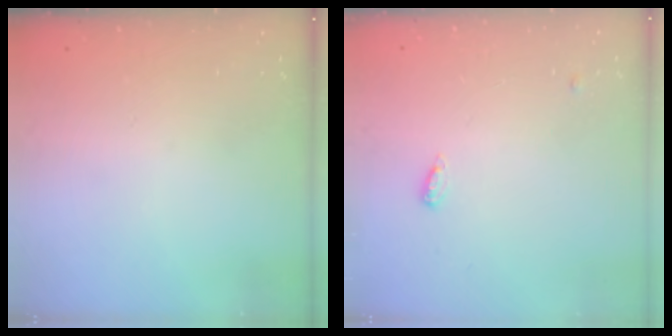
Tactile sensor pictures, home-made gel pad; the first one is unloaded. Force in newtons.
{"total": 3.6, "press": 3.5, "slide": 0.7}